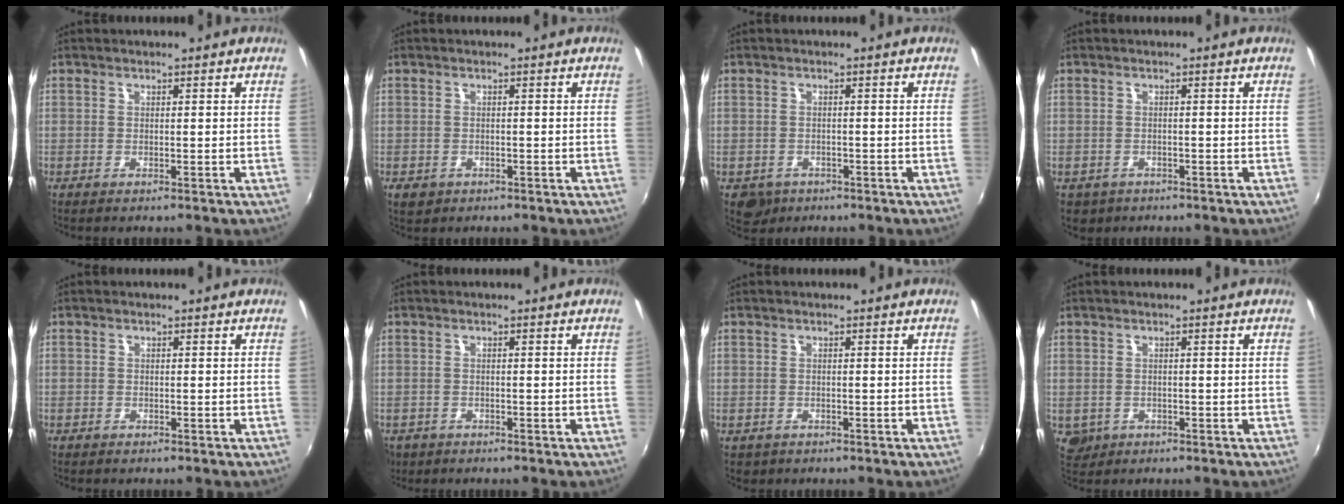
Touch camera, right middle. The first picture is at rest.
{"total": 2.6, "force": [-1.1, 2.1, 1.1], "torque": [-0.024, -0.005, -0.015]}
{"total": 3.7, "force": [-1.8, 2.9, 1.2], "torque": [-0.028, -0.005, -0.023]}
{"total": 3.4, "force": [-1.5, 2.8, 1.2], "torque": [-0.031, -0.006, -0.018]}
{"total": 0.9, "force": [-0.7, 0.6, 0.0], "torque": [-0.004, 0.003, -0.012]}
{"total": 5.0, "force": [-2.8, 3.6, 2.0], "torque": [-0.055, -0.012, -0.044]}
{"total": 1.4, "force": [-0.7, 1.2, 0.4], "torque": [-0.012, -0.004, -0.008]}
{"total": 3.2, "force": [-0.9, 2.9, 1.2], "torque": [-0.027, -0.005, -0.008]}